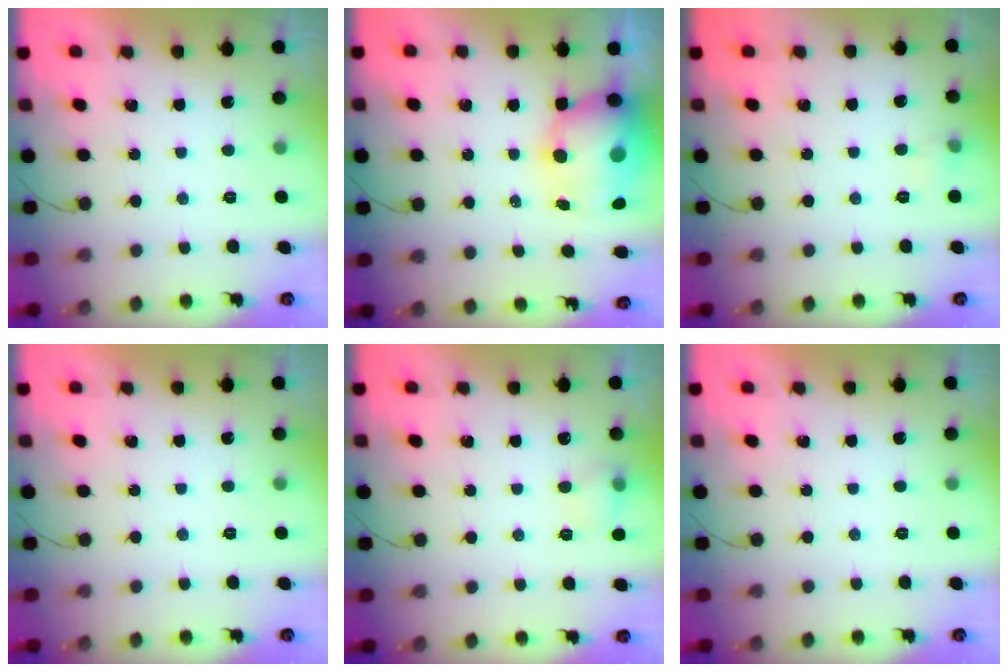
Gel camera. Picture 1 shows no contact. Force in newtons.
{"total": 12.0, "press": 11.7, "slide": 2.7}
{"total": 3.6, "press": 3.4, "slide": 1.1}
{"total": 0.0}
{"total": 6.0, "press": 5.8, "slide": 1.6}
{"total": 0.0}